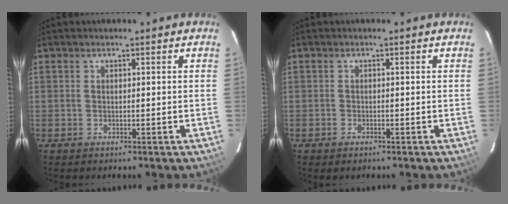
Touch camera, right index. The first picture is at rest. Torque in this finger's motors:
{"motor_torque": [0.30, -0.11, -0.21, -0.04]}